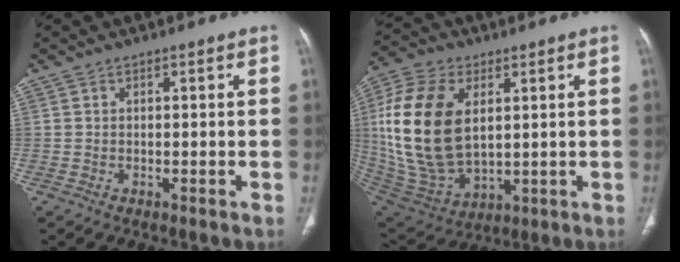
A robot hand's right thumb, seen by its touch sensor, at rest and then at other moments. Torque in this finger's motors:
{"motor_torque": [0.48, 0.61, 1.42, -0.19, 0.29]}